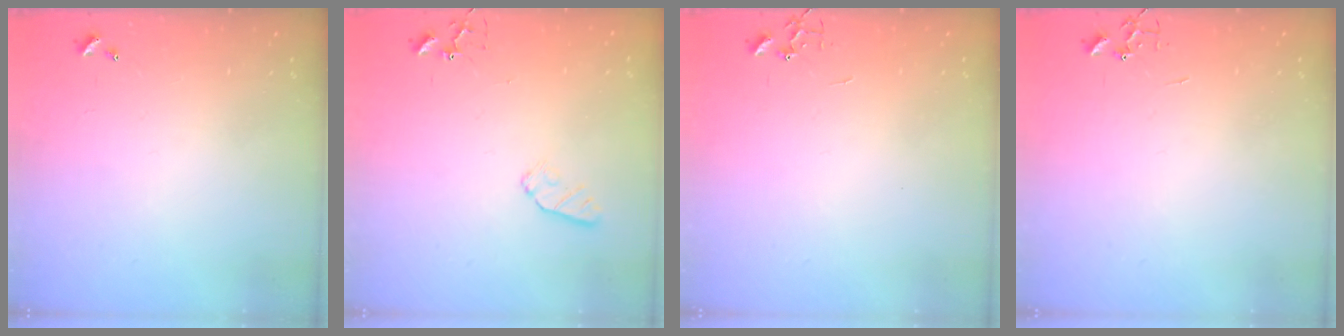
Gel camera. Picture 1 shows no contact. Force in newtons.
{"total": 6.1, "press": 6.1, "slide": 0.8}
{"total": 0.0}
{"total": 0.0}